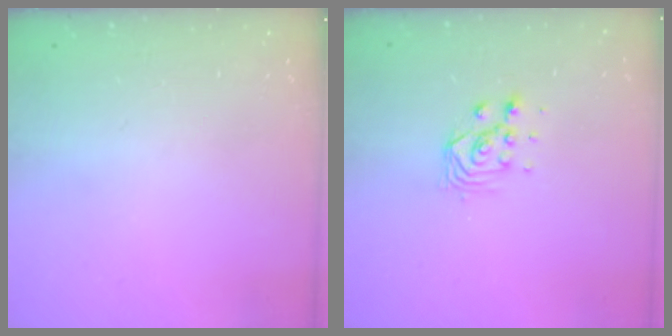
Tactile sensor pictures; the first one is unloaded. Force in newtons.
{"total": 3.5, "press": 3.4, "slide": 0.8}